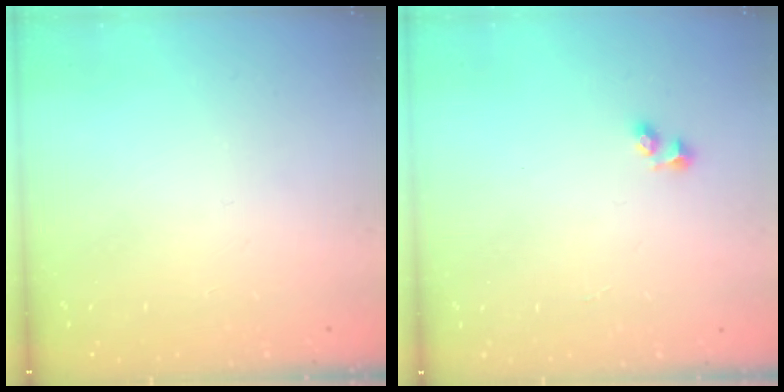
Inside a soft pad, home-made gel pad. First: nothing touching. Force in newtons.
{"total": 3.2, "press": 2.9, "slide": 1.2}